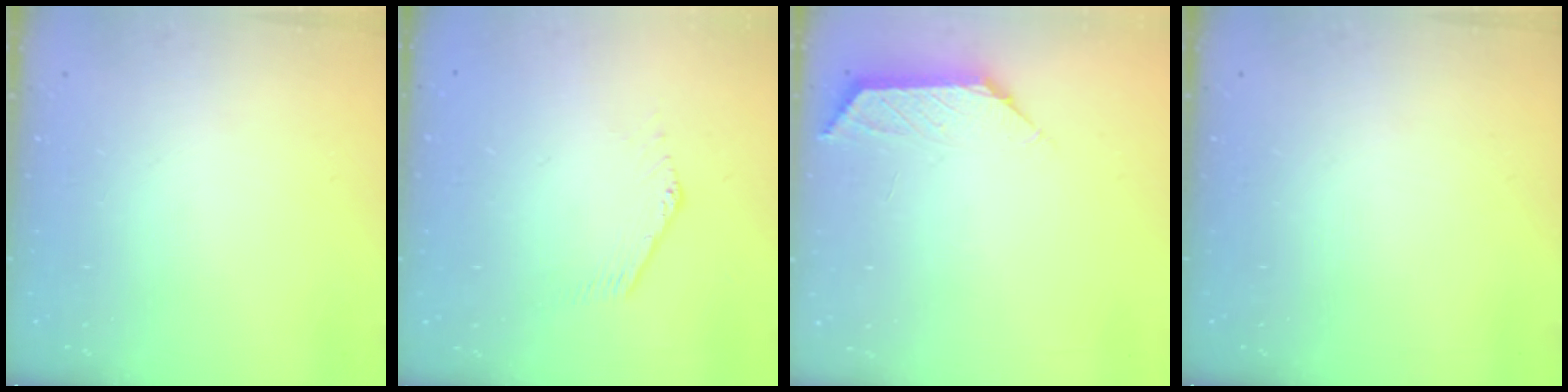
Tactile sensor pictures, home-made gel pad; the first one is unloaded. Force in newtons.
{"total": 0.7, "press": 0.6, "slide": 0.2}
{"total": 2.8, "press": 2.8, "slide": 0.3}
{"total": 0.0}